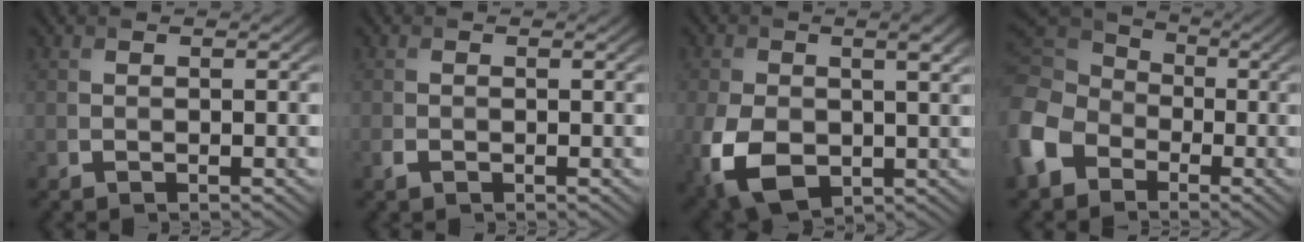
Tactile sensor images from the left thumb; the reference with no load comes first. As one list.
[{"total": 1.1, "force": [-0.6, 0.8, 0.6], "torque": [-0.016, -0.004, -0.013]}, {"total": 11.4, "force": [-1.6, 7.3, 8.5], "torque": [-0.200, -0.039, -0.014]}, {"total": 12.0, "force": [-3.8, 9.5, 6.2], "torque": [-0.207, -0.018, -0.083]}]